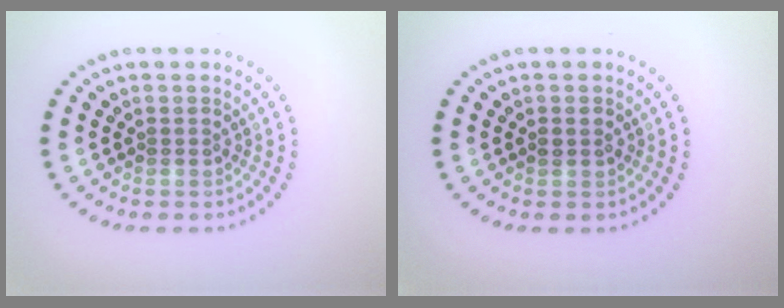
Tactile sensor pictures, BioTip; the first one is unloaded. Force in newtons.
{"total": 0.9, "press": 0.9, "slide": 0.0}